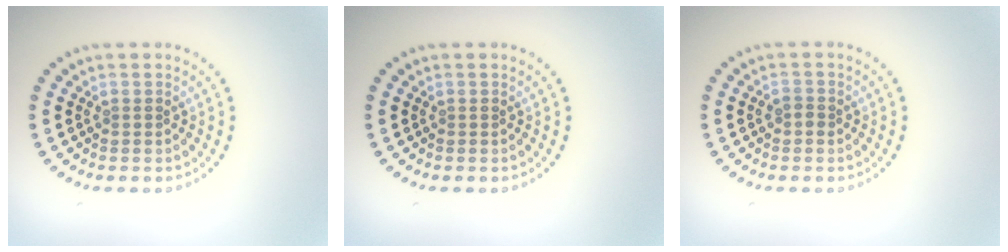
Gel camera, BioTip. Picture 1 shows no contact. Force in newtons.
{"total": 0.0}
{"total": 0.9, "press": 0.9, "slide": 0.2}